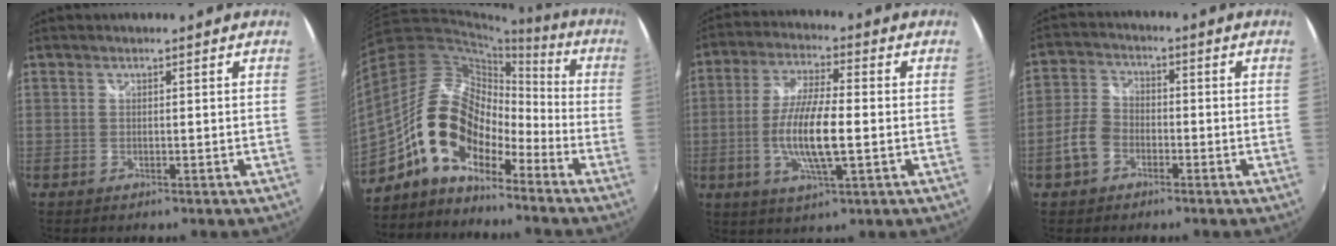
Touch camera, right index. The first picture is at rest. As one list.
[{"total": 14.5, "force": [-8.8, 7.5, 8.7], "torque": [-0.154, 0.014, -0.174]}, {"total": 11.2, "force": [-2.0, 2.4, 10.7], "torque": [-0.214, -0.006, -0.040]}, {"total": 6.0, "force": [-2.6, 4.5, 3.1], "torque": [-0.070, 0.015, -0.050]}]